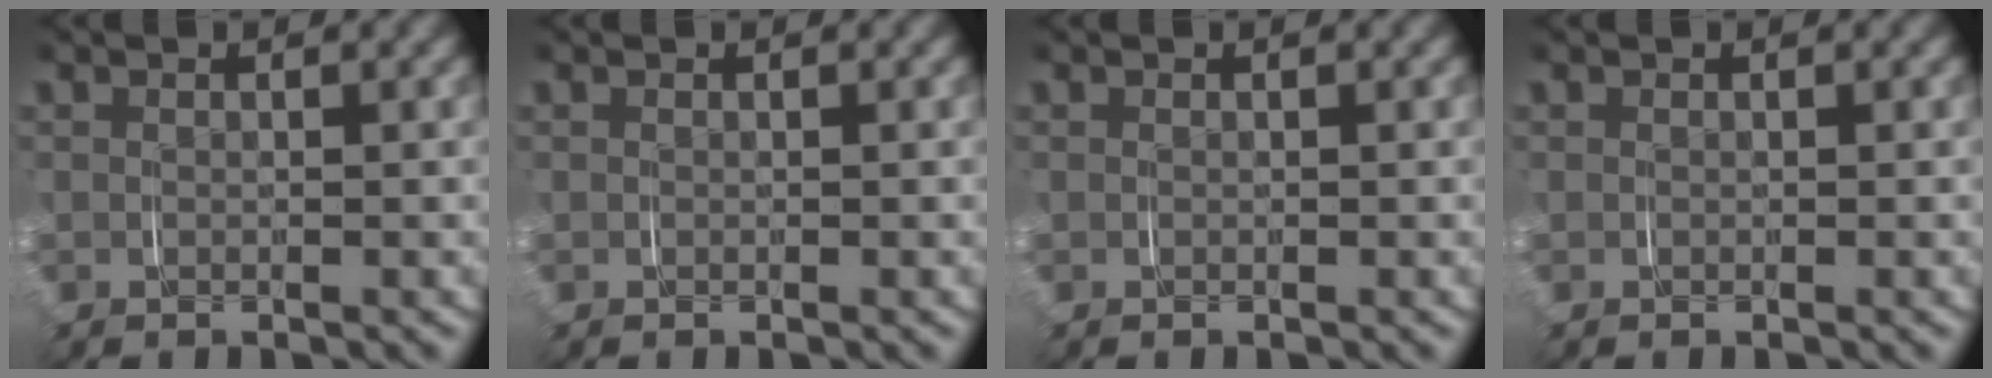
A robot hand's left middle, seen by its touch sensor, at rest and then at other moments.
{"total": 0.0}
{"total": 0.0}
{"total": 0.0}